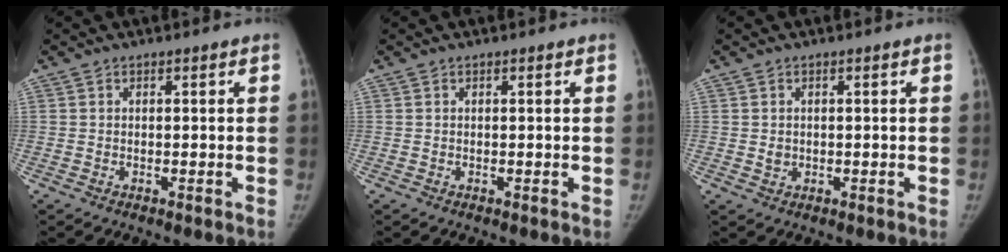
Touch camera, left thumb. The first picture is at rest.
{"total": 0.0}
{"total": 1.4, "force": [0.0, 1.2, 0.6], "torque": [-0.007, 0.000, 0.004]}